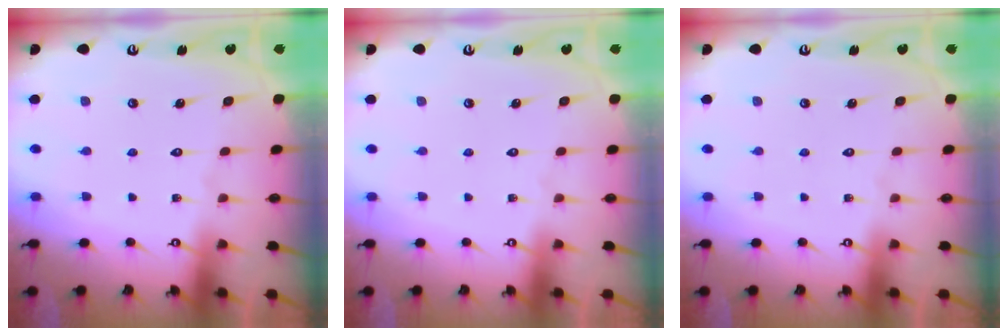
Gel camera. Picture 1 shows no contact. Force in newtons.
{"total": 0.0}
{"total": 0.0}